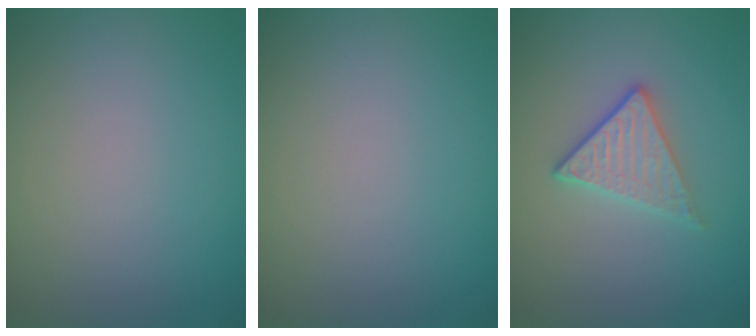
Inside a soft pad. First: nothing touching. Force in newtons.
{"total": 0.0}
{"total": 2.9, "press": 2.6, "slide": 1.2}